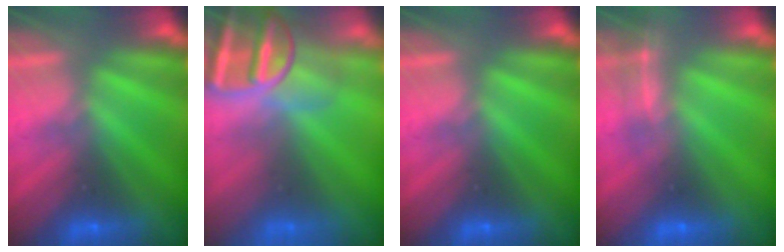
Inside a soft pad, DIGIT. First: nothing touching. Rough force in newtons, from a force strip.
{"total": 9.4}
{"total": 0.0}
{"total": 1.9}